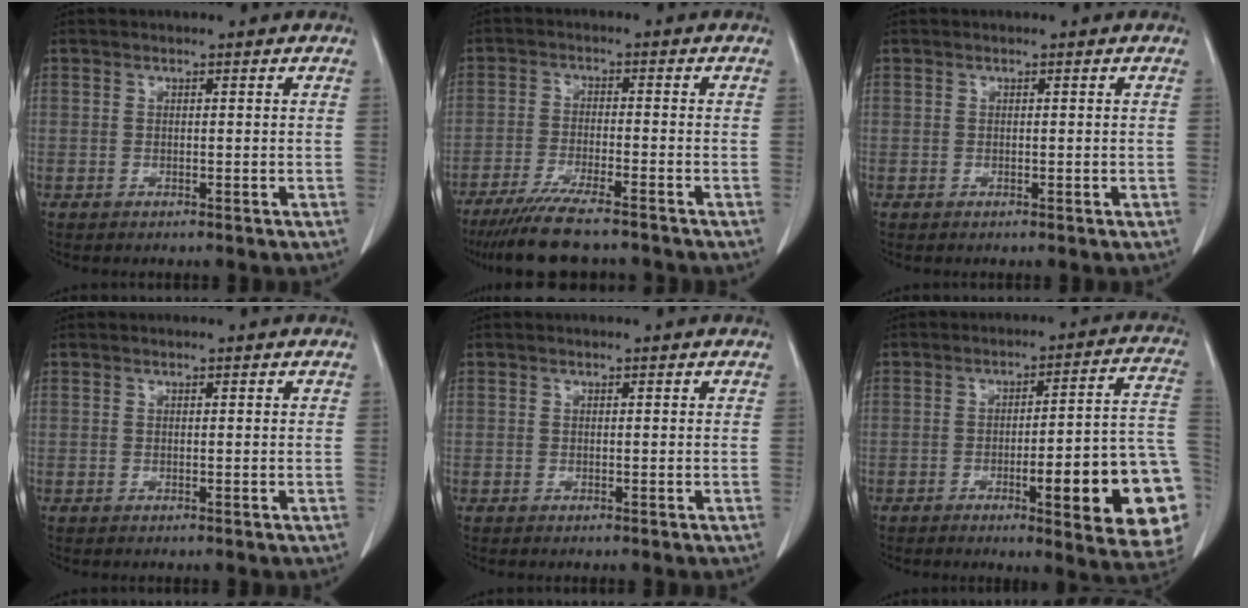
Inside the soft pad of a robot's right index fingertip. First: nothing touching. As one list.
[{"total": 10.5, "force": [-8.9, 0.7, 5.6], "torque": [-0.090, -0.026, -0.142]}, {"total": 0.0}, {"total": 0.0}, {"total": 0.0}, {"total": 18.5, "force": [-5.0, 2.0, 17.7], "torque": [-0.128, 0.015, -0.054]}]